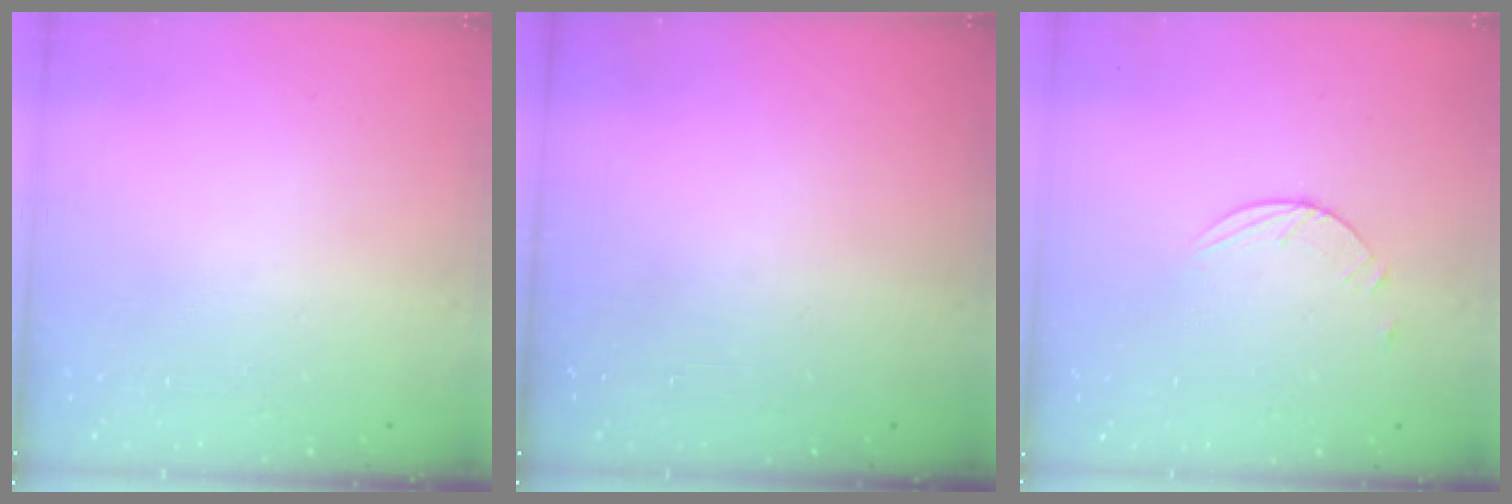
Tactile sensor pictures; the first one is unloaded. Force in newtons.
{"total": 0.0}
{"total": 2.9, "press": 2.8, "slide": 0.3}